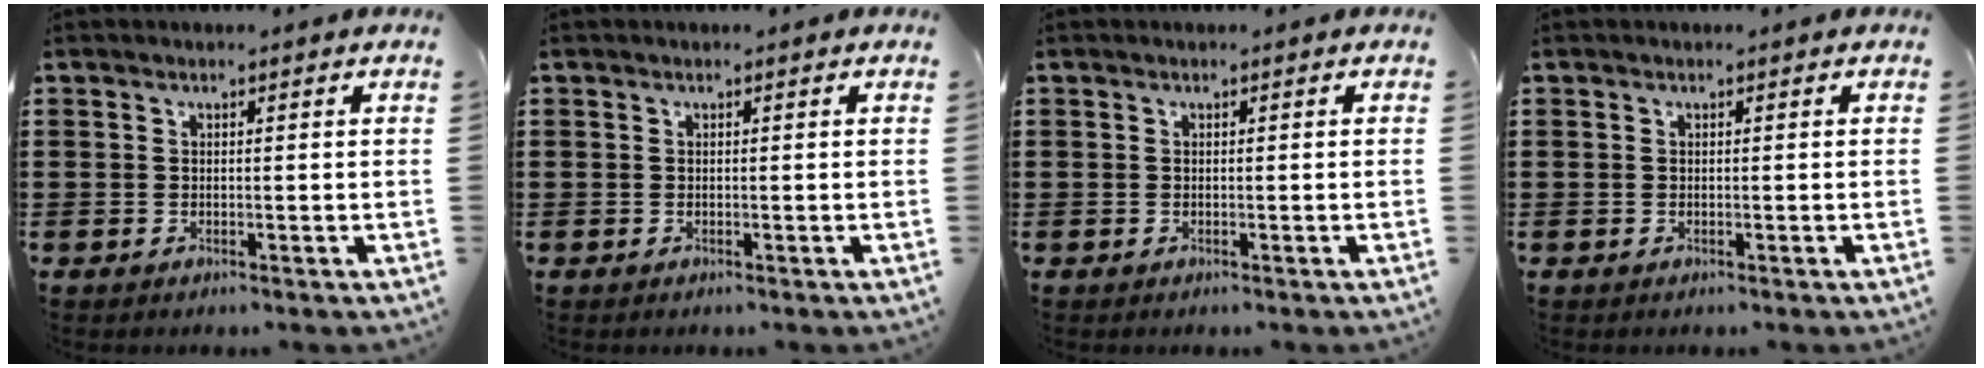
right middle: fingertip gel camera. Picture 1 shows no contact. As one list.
[{"total": 0.0}, {"total": 0.0}, {"total": 0.0}]